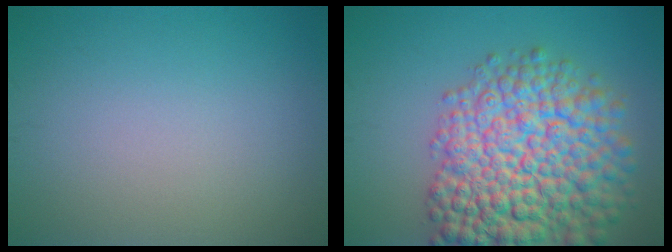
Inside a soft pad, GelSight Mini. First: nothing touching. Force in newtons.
{"total": 12.8, "press": 12.8, "slide": 0.5}